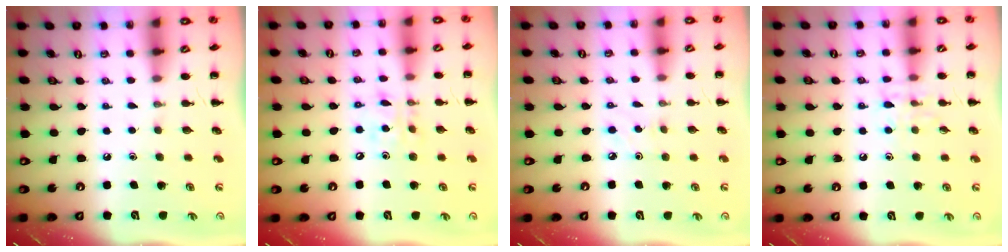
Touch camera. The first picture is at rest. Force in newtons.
{"total": 9.1, "press": 8.9, "slide": 1.9}
{"total": 2.5, "press": 2.3, "slide": 0.9}
{"total": 7.1, "press": 7.0, "slide": 0.9}